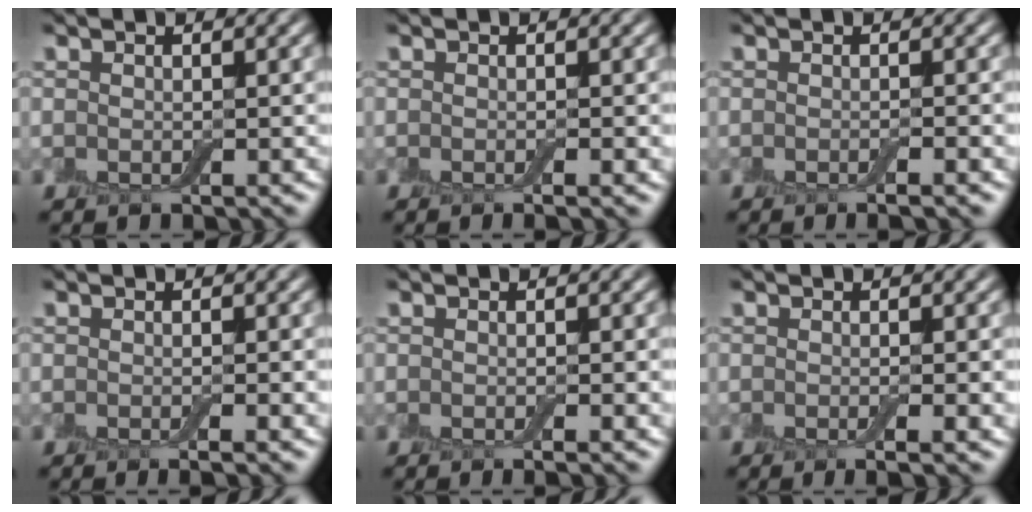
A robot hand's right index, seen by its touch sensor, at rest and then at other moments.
{"total": 1.5, "force": [-0.4, 0.3, 1.4], "torque": [-0.014, -0.004, -0.007]}
{"total": 1.7, "force": [-0.7, 0.3, 1.5], "torque": [-0.015, -0.003, -0.010]}
{"total": 1.8, "force": [-0.5, 0.4, 1.7], "torque": [-0.018, -0.004, -0.008]}
{"total": 1.5, "force": [-0.4, 0.3, 1.4], "torque": [-0.015, -0.004, -0.007]}
{"total": 2.6, "force": [-0.6, 0.6, 2.4], "torque": [-0.030, -0.006, -0.010]}